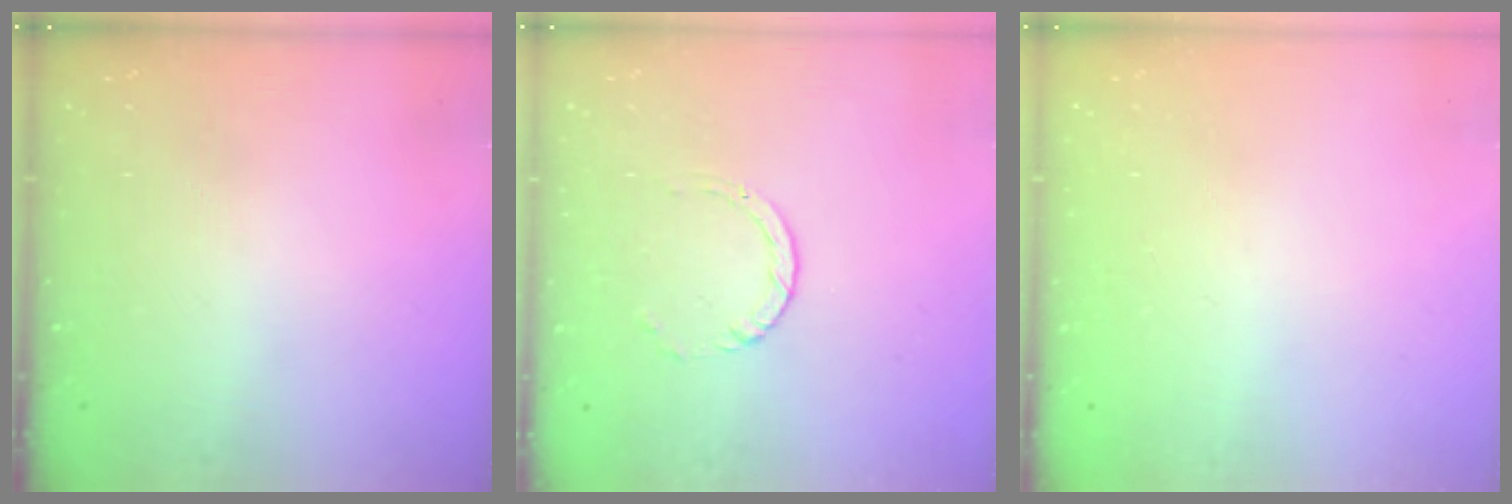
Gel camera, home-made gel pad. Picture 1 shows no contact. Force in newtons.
{"total": 1.0, "press": 1.0, "slide": 0.1}
{"total": 2.5, "press": 2.5, "slide": 0.2}